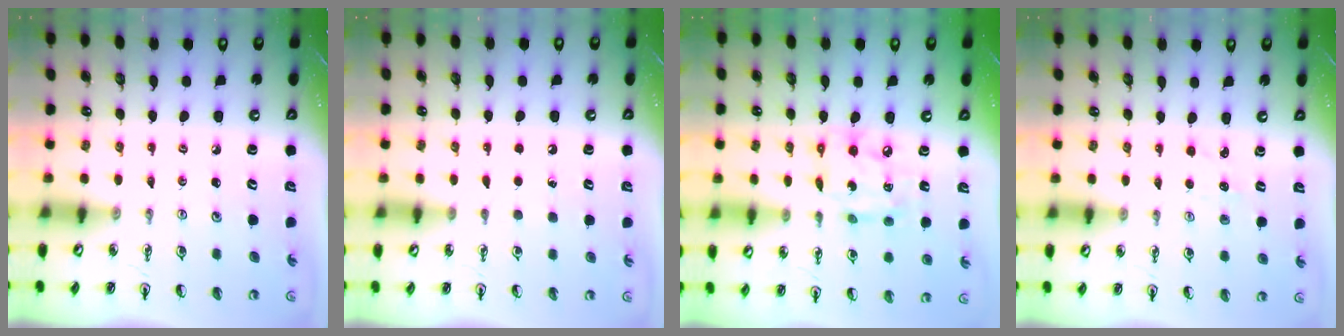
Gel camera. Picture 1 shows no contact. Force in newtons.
{"total": 1.4, "press": 1.4, "slide": 0.1}
{"total": 11.4, "press": 11.3, "slide": 1.2}
{"total": 1.2, "press": 1.1, "slide": 0.2}